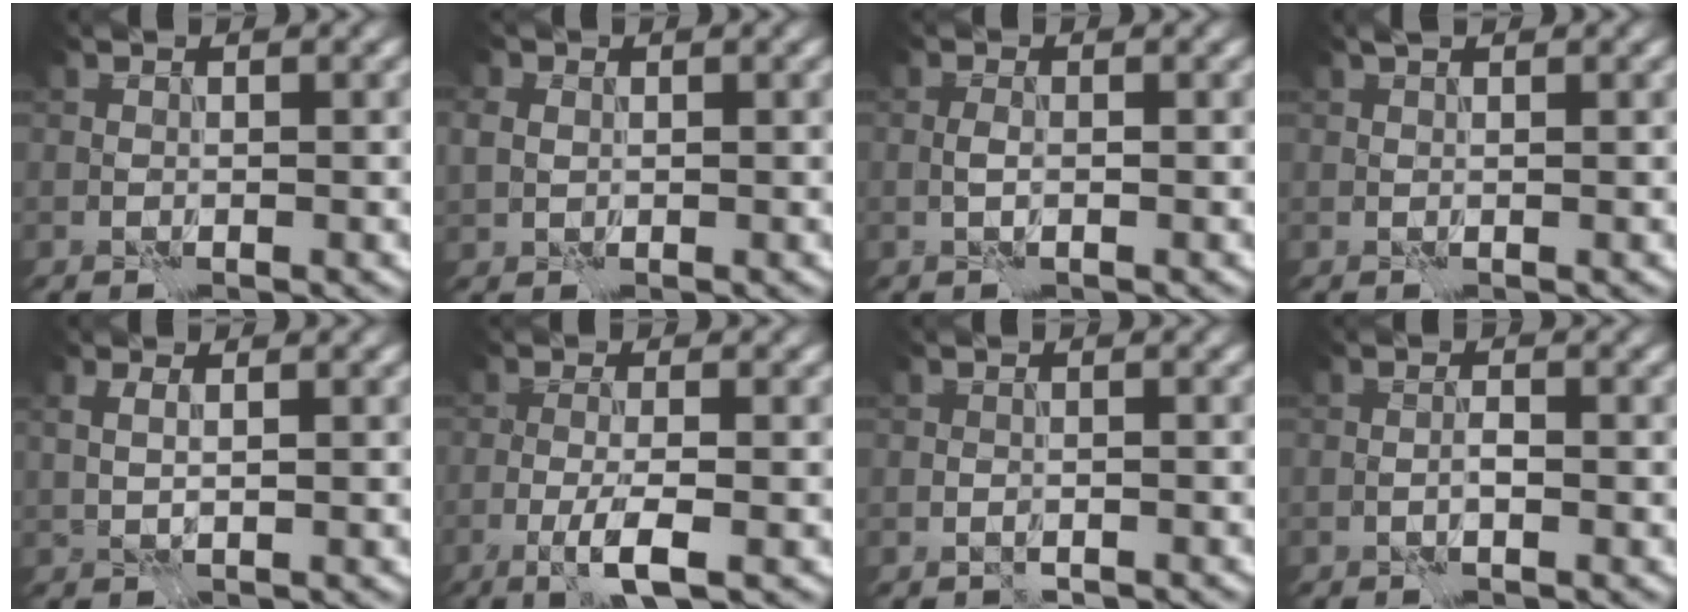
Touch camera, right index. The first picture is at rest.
{"total": 1.8, "force": [0.4, 1.6, 0.7], "torque": [-0.019, 0.002, 0.006]}
{"total": 0.8, "force": [-0.3, 0.2, 0.7], "torque": [-0.015, 0.002, -0.009]}
{"total": 0.8, "force": [0.7, 0.2, 0.4], "torque": [-0.005, 0.004, 0.010]}
{"total": 1.6, "force": [1.2, 0.4, 1.0], "torque": [-0.010, 0.003, 0.011]}
{"total": 2.9, "force": [-1.3, 0.2, 2.6], "torque": [-0.050, 0.003, -0.030]}
{"total": 1.1, "force": [-1.0, 0.4, 0.1], "torque": [0.001, -0.001, -0.016]}
{"total": 0.6, "force": [-0.3, -0.1, 0.5], "torque": [-0.008, 0.004, -0.006]}